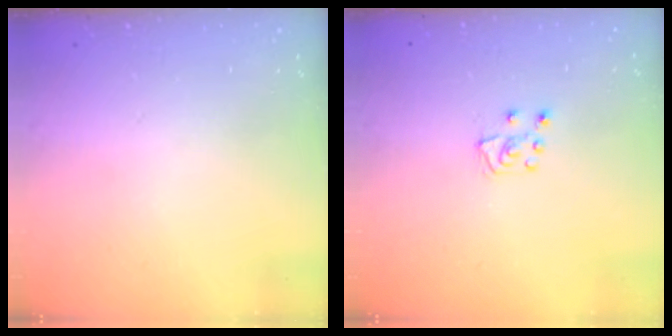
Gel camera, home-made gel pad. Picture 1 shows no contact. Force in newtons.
{"total": 6.4, "press": 6.3, "slide": 0.5}